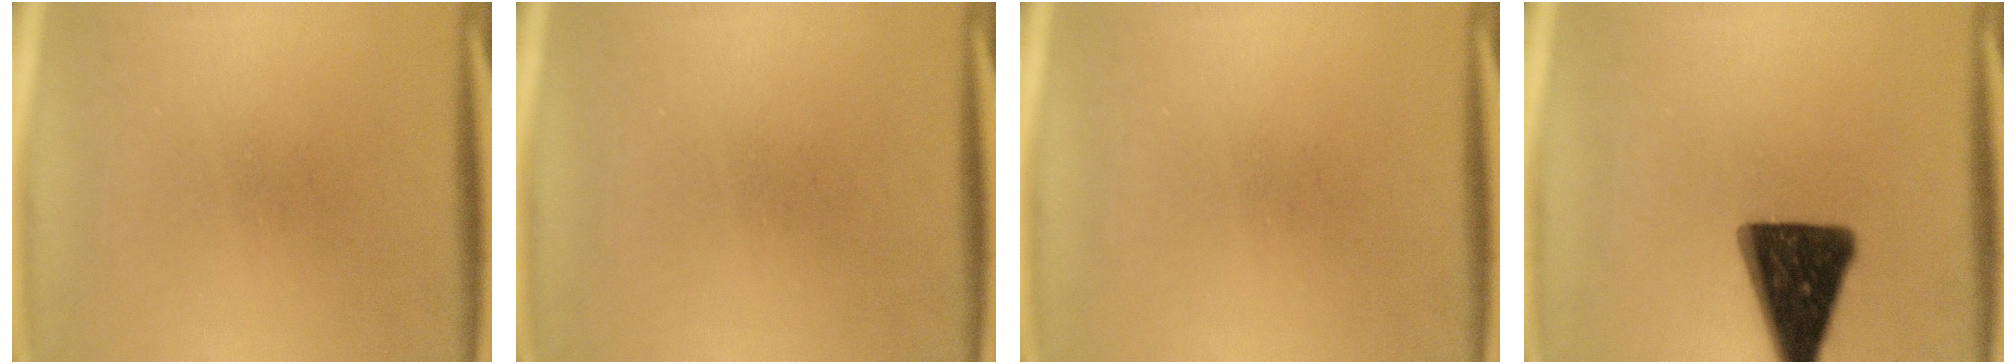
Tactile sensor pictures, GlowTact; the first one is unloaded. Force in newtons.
{"total": 0.0}
{"total": 0.0}
{"total": 15.8}